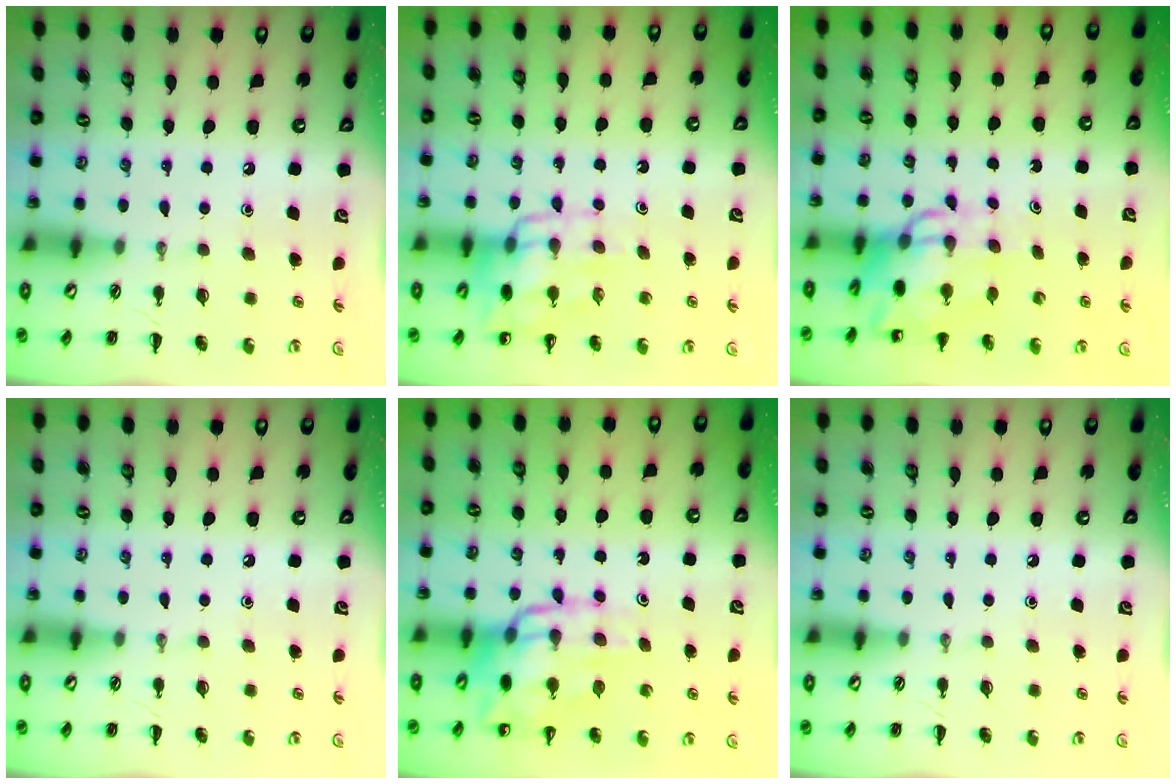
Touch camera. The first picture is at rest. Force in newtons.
{"total": 11.6, "press": 11.2, "slide": 3.1}
{"total": 9.7, "press": 9.3, "slide": 2.7}
{"total": 0.0}
{"total": 13.2, "press": 12.7, "slide": 3.6}
{"total": 0.0}